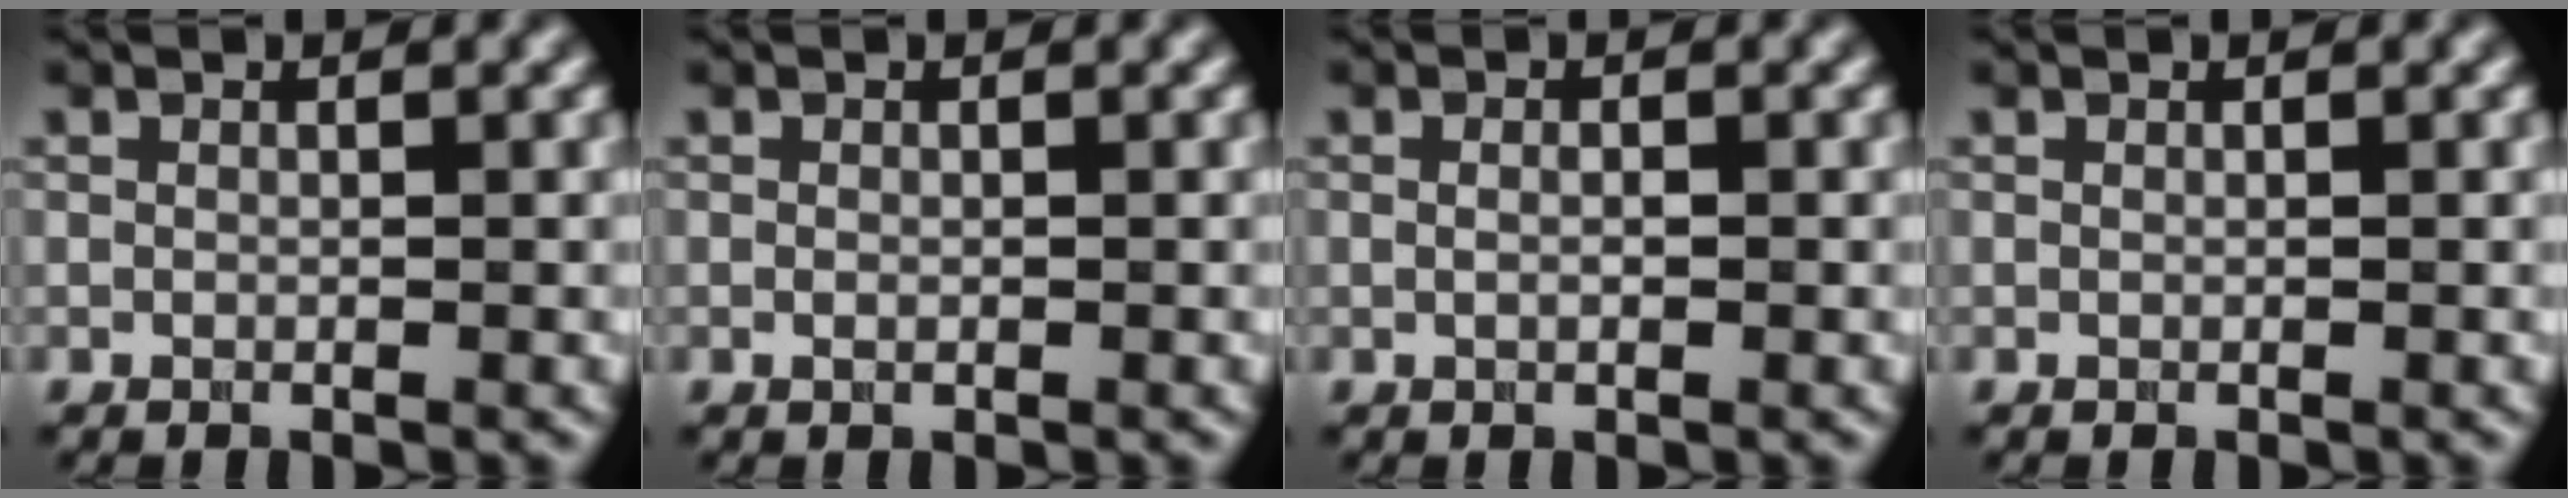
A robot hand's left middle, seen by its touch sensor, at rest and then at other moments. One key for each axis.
{"total": 0.5, "fx": -0.1, "fy": 0.3, "fz": 0.4, "tx": -0.010, "ty": -0.002, "tz": -0.001}
{"total": 1.5, "fx": 0.3, "fy": 0.8, "fz": 1.2, "tx": -0.009, "ty": 0.000, "tz": -0.008}
{"total": 0.0}